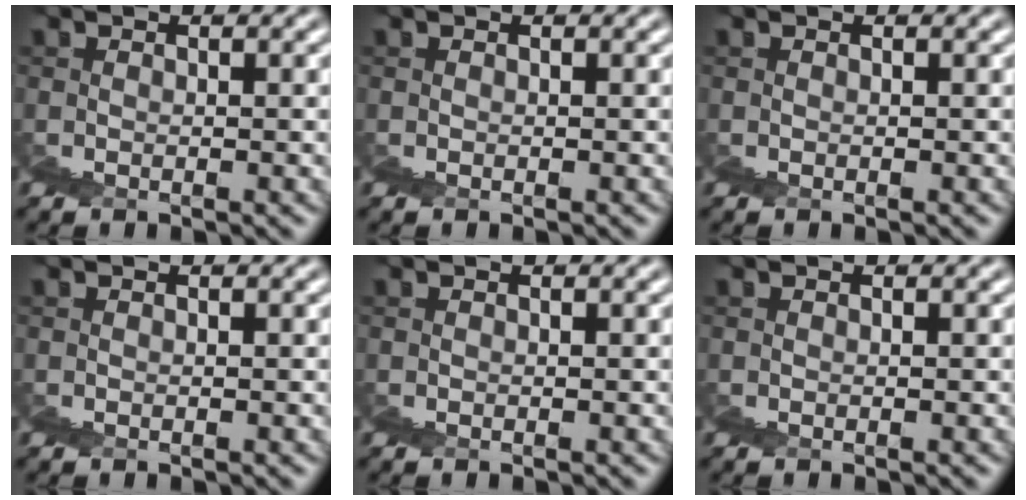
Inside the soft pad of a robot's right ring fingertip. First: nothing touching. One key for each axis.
{"total": 0.0}
{"total": 0.0}
{"total": 0.0}
{"total": 0.0}
{"total": 0.0}